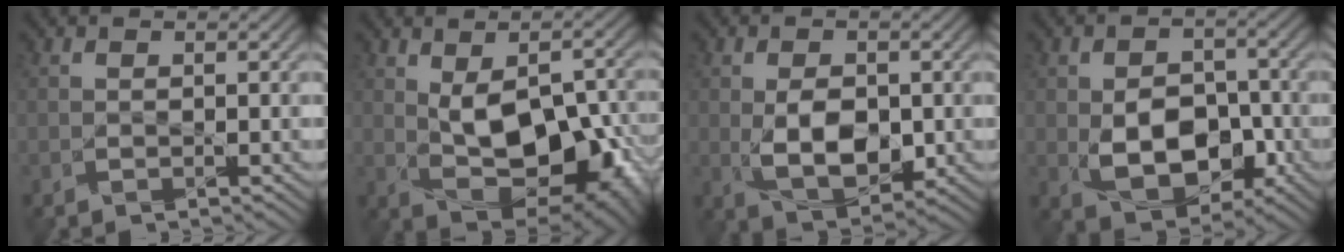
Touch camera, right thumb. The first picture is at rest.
{"total": 10.9, "force": [-0.6, 6.1, 8.9], "torque": [-0.152, -0.018, 0.006]}
{"total": 6.7, "force": [-0.5, 4.2, 5.2], "torque": [-0.105, -0.010, -0.009]}
{"total": 8.8, "force": [-2.1, 6.0, 6.1], "torque": [-0.108, -0.013, -0.041]}